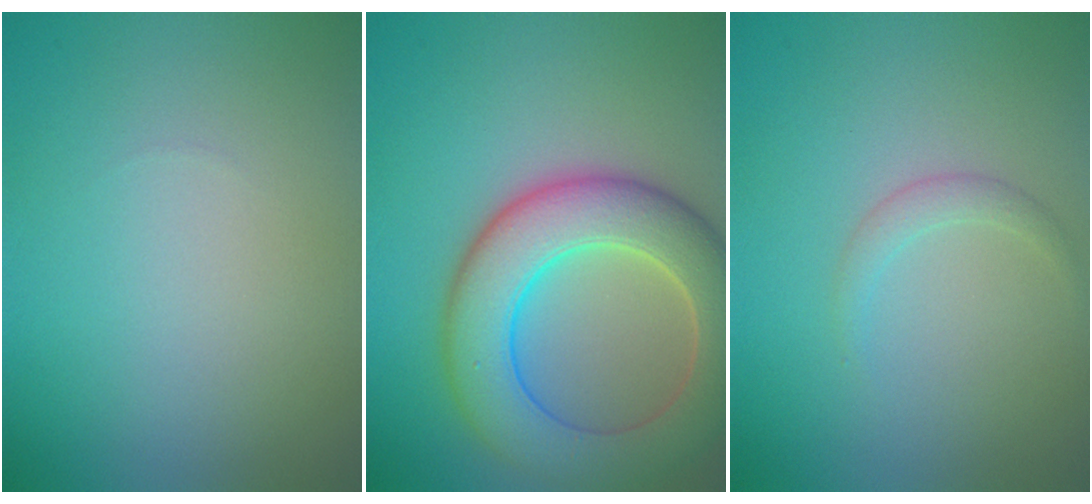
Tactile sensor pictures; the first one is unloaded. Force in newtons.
{"total": 9.3, "press": 9.3, "slide": 0.6}
{"total": 1.1, "press": 1.1, "slide": 0.1}